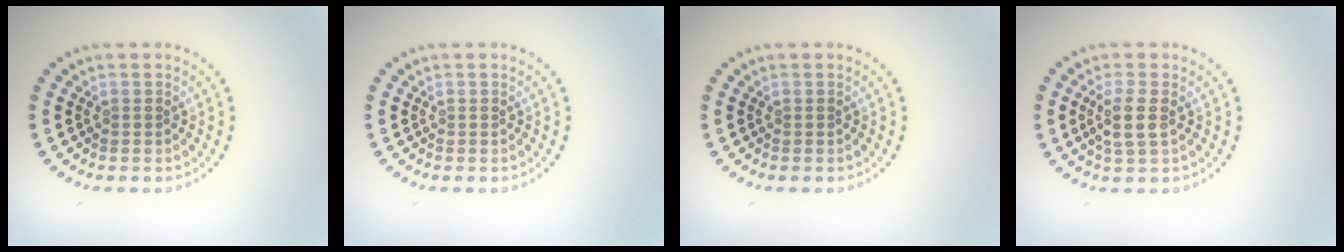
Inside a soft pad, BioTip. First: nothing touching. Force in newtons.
{"total": 0.0}
{"total": 0.0}
{"total": 2.4, "press": 2.1, "slide": 1.1}